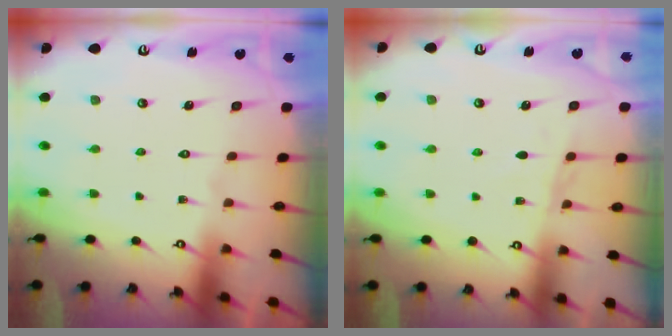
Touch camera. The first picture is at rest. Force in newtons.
{"total": 4.4, "press": 4.4, "slide": 0.5}